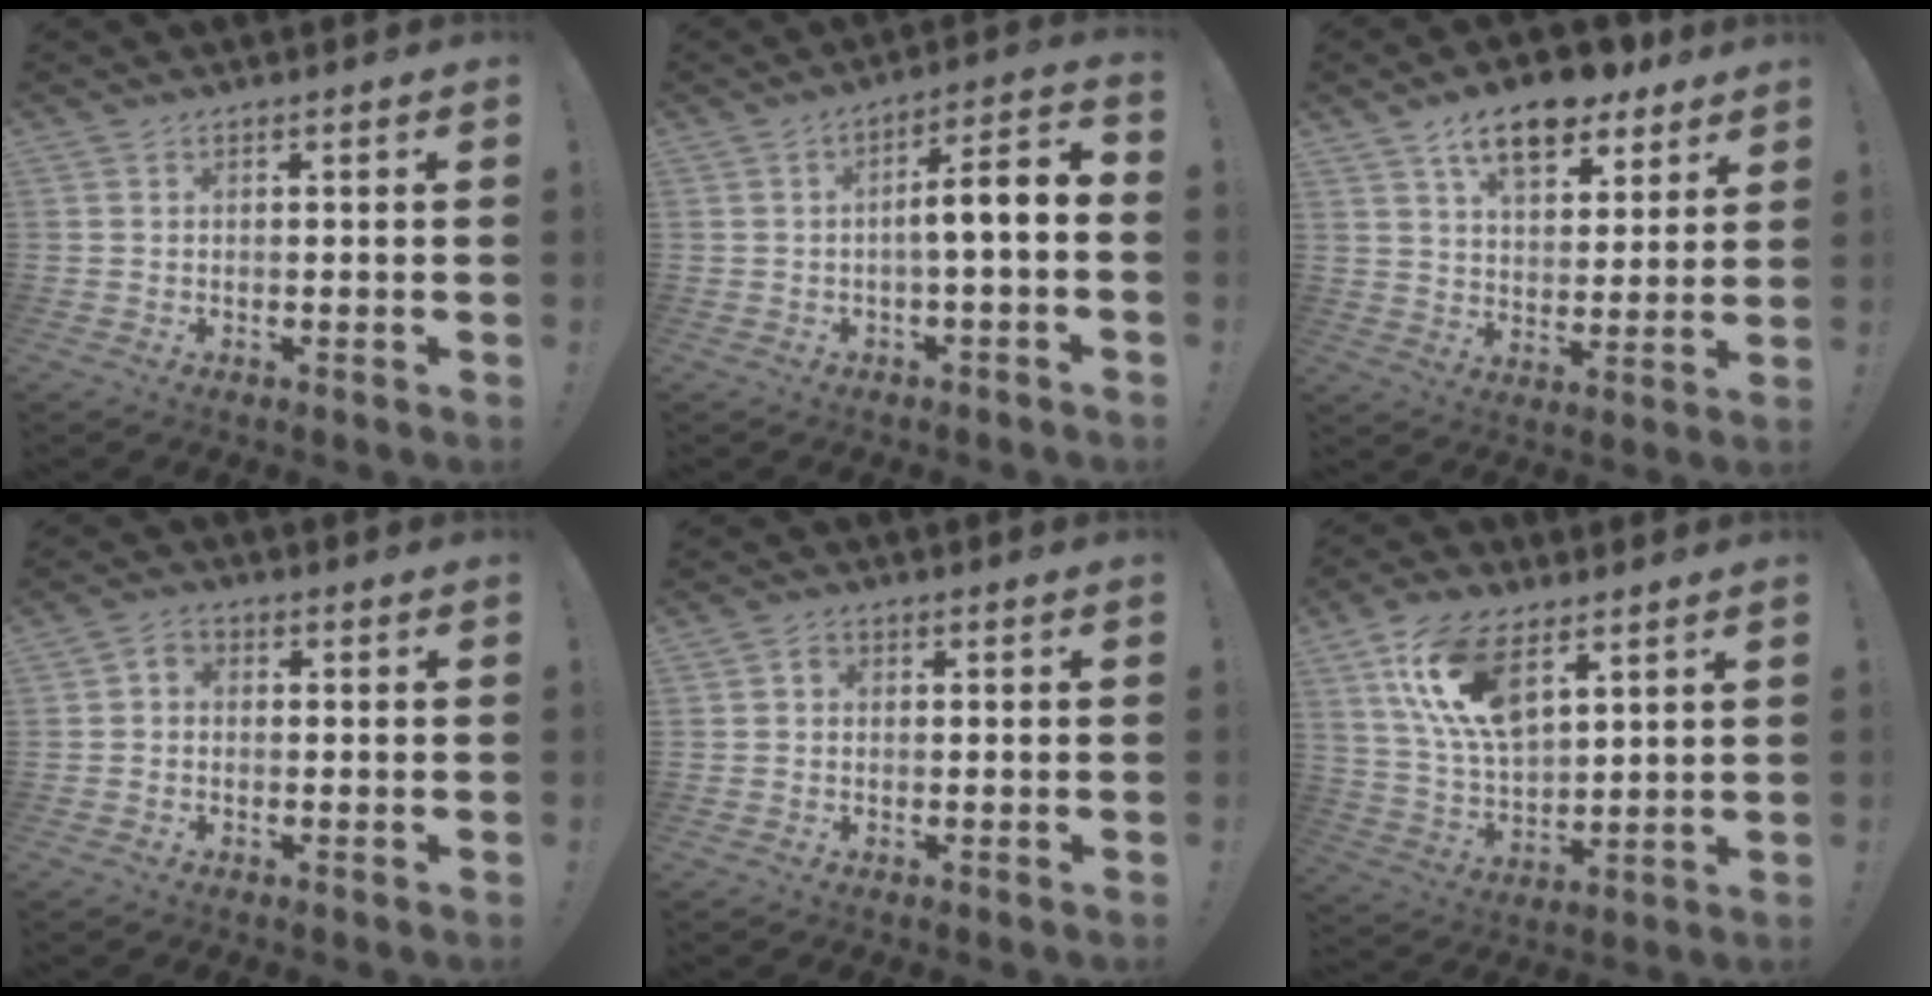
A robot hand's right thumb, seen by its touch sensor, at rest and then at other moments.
{"total": 7.4, "force": [-0.6, 0.8, 7.3], "torque": [-0.110, -0.005, -0.018]}
{"total": 13.0, "force": [8.7, 6.3, 7.3], "torque": [-0.114, -0.049, 0.151]}
{"total": 2.4, "force": [-1.1, 1.7, 1.3], "torque": [-0.027, 0.011, -0.018]}
{"total": 1.7, "force": [-0.3, 1.4, 0.8], "torque": [-0.024, 0.011, -0.005]}
{"total": 16.4, "force": [8.4, 8.3, 11.4], "torque": [-0.233, -0.031, 0.153]}